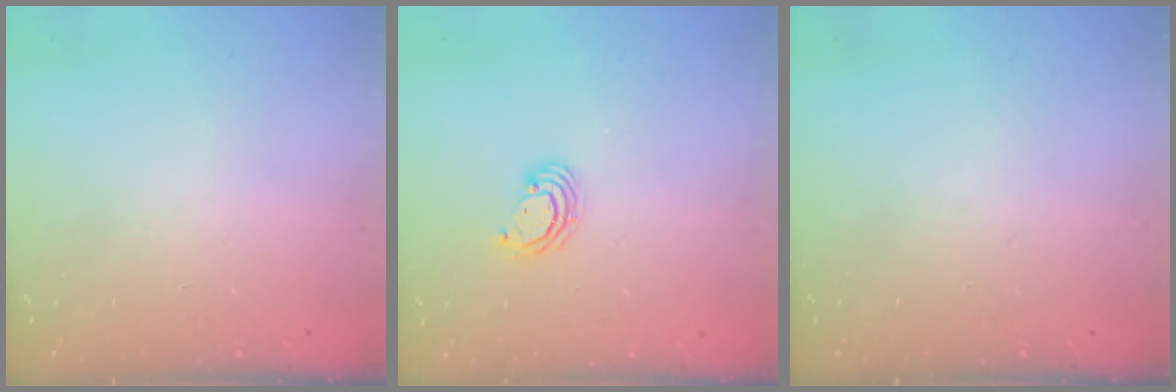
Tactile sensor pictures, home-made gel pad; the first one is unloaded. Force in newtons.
{"total": 3.8, "press": 3.8, "slide": 0.3}
{"total": 0.0}